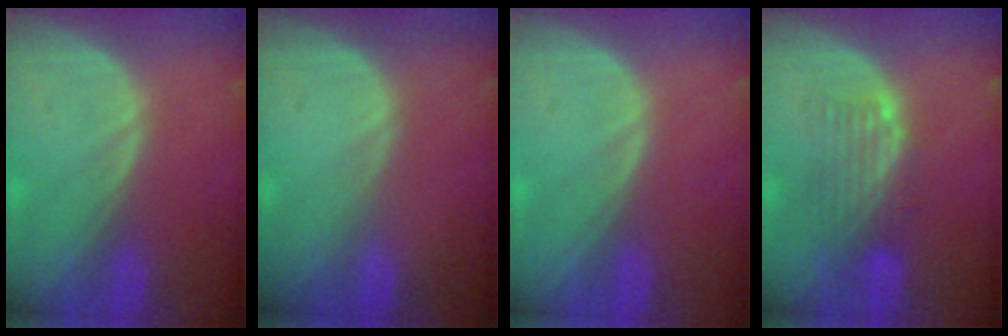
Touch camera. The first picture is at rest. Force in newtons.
{"total": 0.0}
{"total": 0.0}
{"total": 5.1, "press": 4.3, "slide": 2.7}